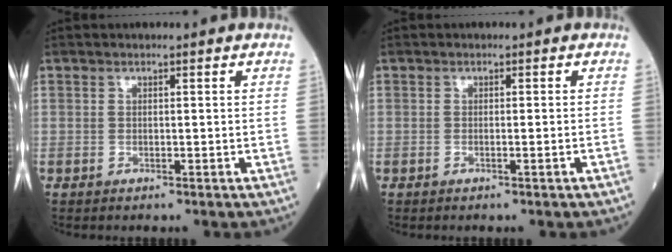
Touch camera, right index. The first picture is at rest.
{"total": 0.9, "force": [-0.5, -0.2, 0.7], "torque": [-0.012, 0.002, -0.007]}